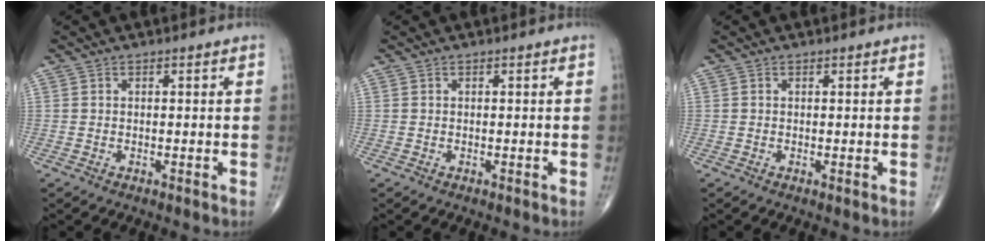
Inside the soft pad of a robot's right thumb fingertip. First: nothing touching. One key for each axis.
{"total": 0.0}
{"total": 0.0}